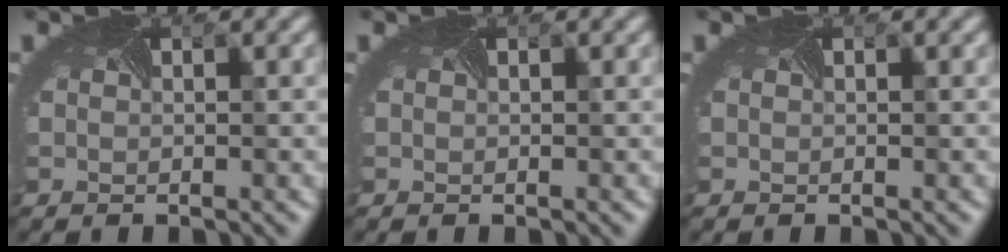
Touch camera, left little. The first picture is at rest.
{"total": 0.0}
{"total": 0.0}